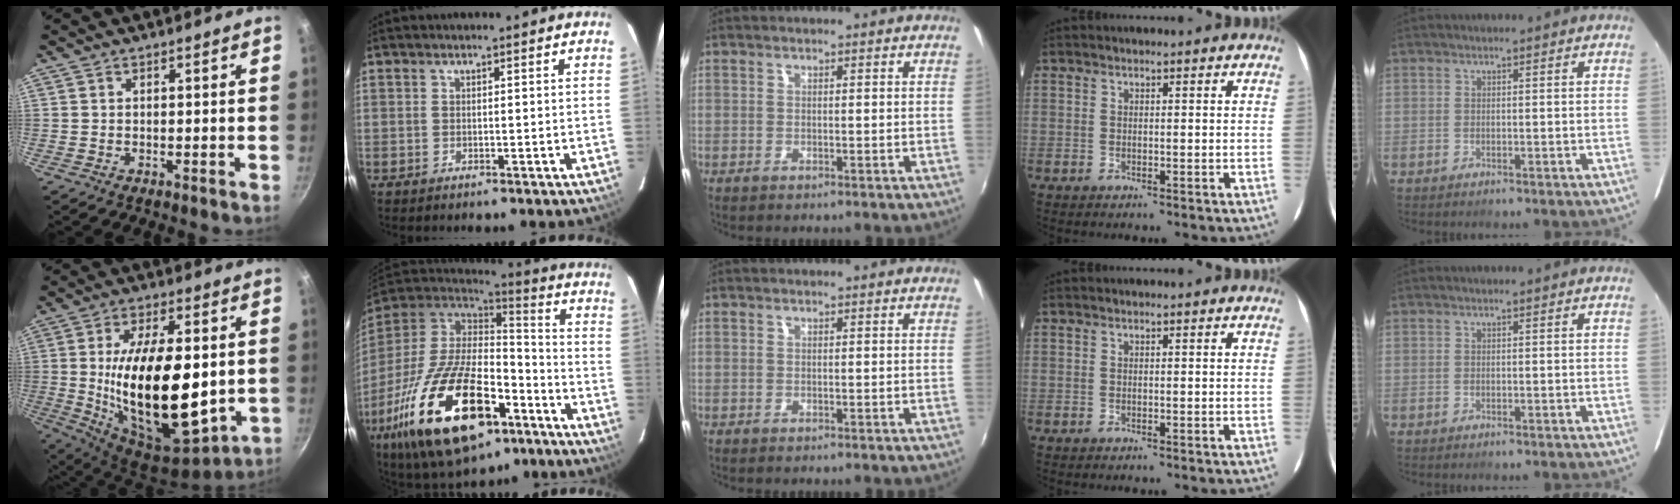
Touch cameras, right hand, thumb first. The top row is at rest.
{"thumb": {"total": 25.1, "force": [-0.5, 11.9, 22.1], "torque": [-0.370, -0.015, 0.004]}, "index": {"total": 31.8, "force": [-16.5, 14.8, 22.9], "torque": [-0.442, -0.030, -0.258]}}